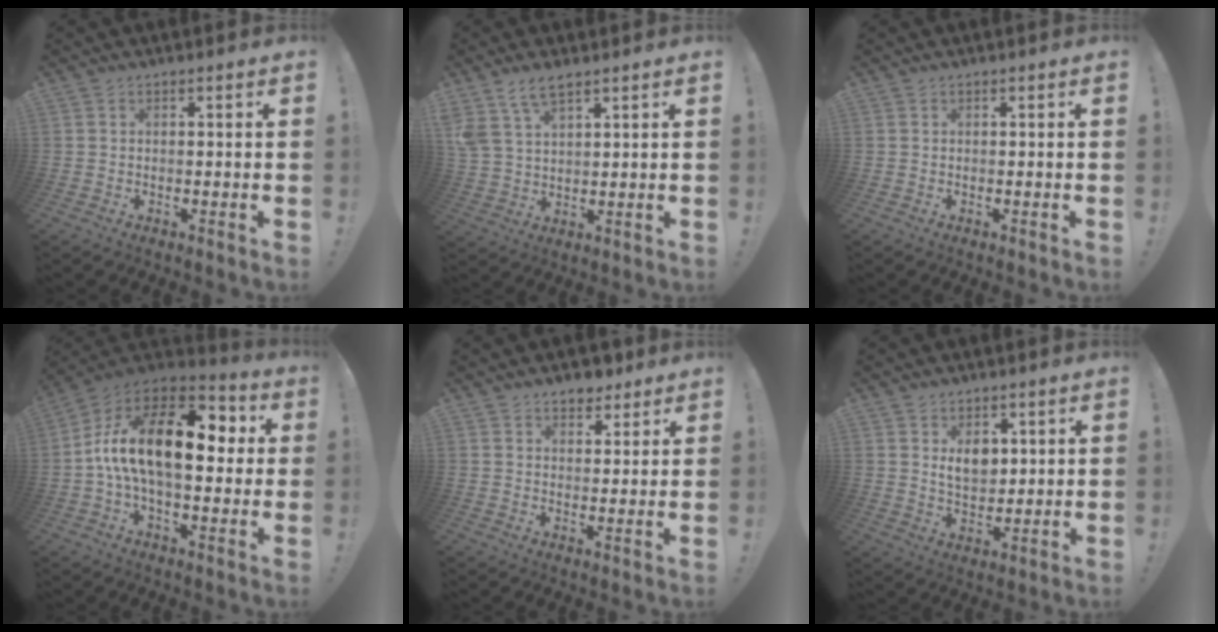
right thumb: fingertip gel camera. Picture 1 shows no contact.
{"total": 7.3, "force": [5.1, 3.2, 4.1], "torque": [-0.081, -0.012, 0.100]}
{"total": 0.0}
{"total": 22.4, "force": [1.6, 11.0, 19.4], "torque": [-0.338, 0.003, 0.023]}
{"total": 5.3, "force": [4.2, 3.0, 1.0], "torque": [0.002, -0.026, 0.076]}
{"total": 6.8, "force": [3.2, 4.9, 3.4], "torque": [-0.046, -0.022, 0.059]}